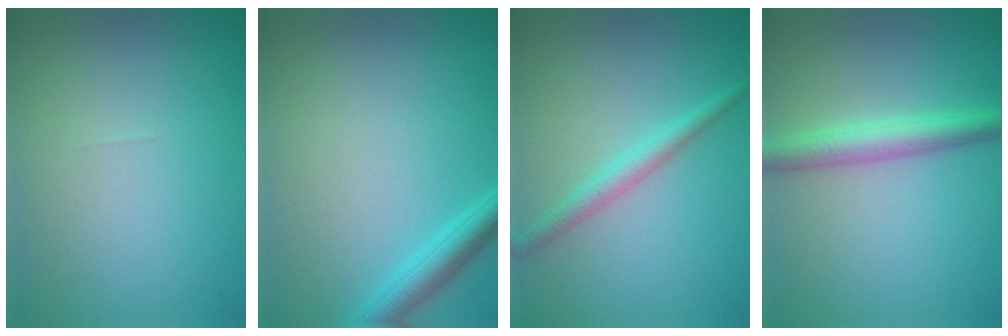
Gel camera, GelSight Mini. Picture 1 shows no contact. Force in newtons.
{"total": 2.8, "press": 2.8, "slide": 0.1}
{"total": 2.2, "press": 2.2, "slide": 0.0}
{"total": 3.6, "press": 3.6, "slide": 0.1}